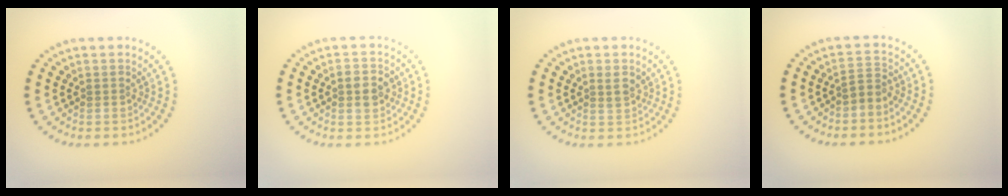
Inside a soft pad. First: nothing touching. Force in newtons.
{"total": 2.5, "press": 2.4, "slide": 0.1}
{"total": 1.5, "press": 1.3, "slide": 0.8}
{"total": 1.7, "press": 1.3, "slide": 1.1}